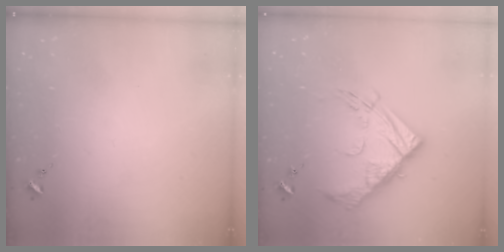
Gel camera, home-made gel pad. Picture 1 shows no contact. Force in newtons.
{"total": 17.2, "press": 17.1, "slide": 1.6}